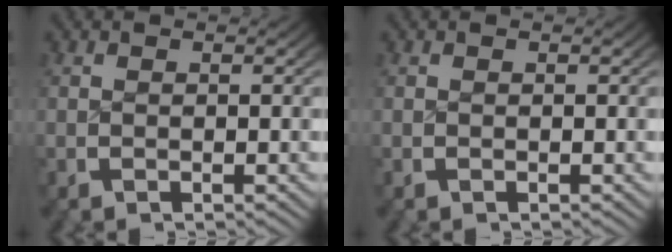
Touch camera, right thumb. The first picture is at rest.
{"total": 0.0}